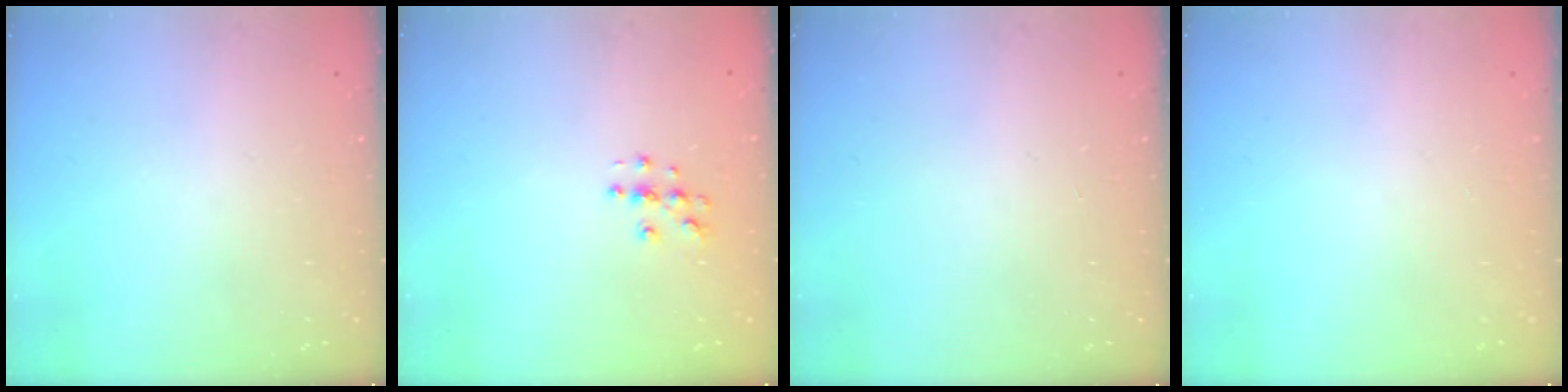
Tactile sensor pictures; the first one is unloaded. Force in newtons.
{"total": 4.6, "press": 4.6, "slide": 0.3}
{"total": 0.0}
{"total": 0.0}